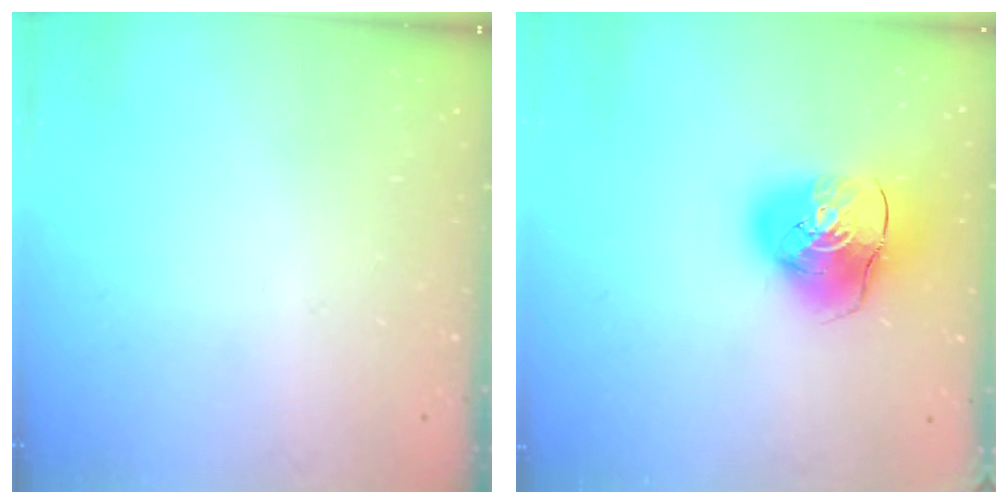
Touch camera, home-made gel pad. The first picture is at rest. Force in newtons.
{"total": 13.0, "press": 12.9, "slide": 1.8}